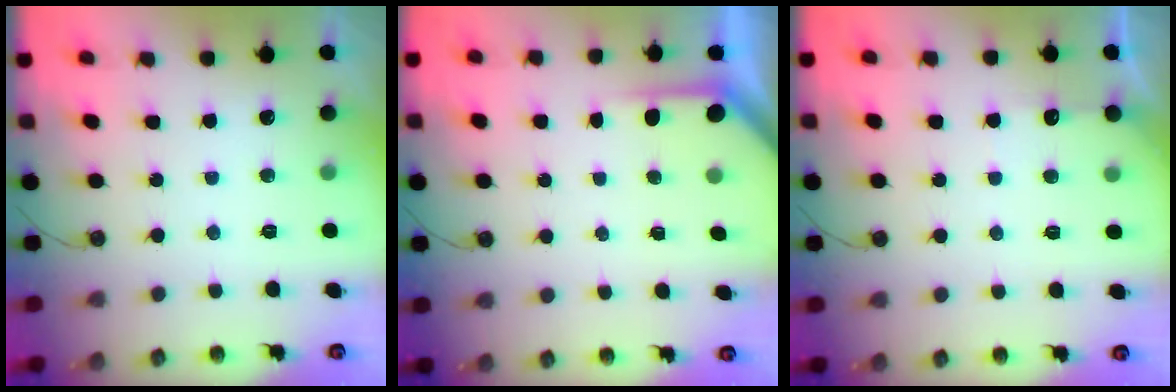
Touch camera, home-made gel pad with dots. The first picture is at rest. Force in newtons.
{"total": 2.2, "press": 2.2, "slide": 0.3}
{"total": 2.8, "press": 2.8, "slide": 0.4}